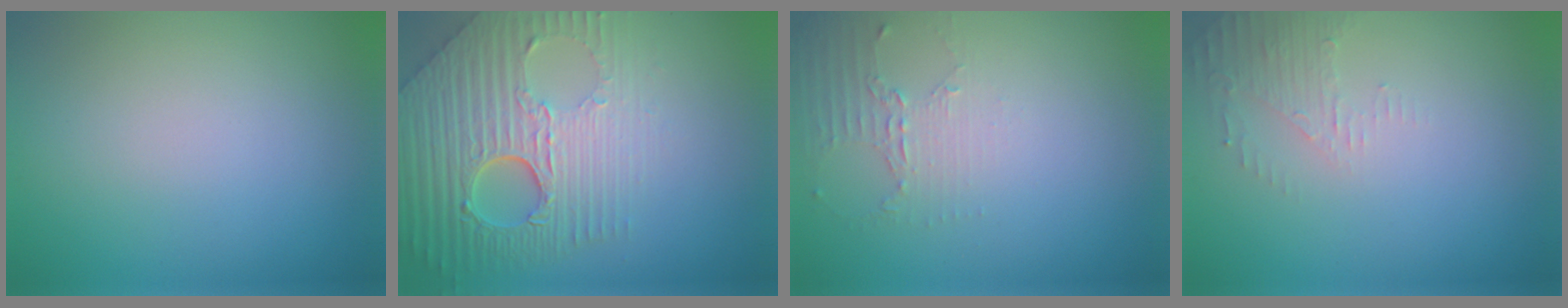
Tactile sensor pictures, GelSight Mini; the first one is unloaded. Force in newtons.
{"total": 9.1, "press": 6.1, "slide": 6.7}
{"total": 2.1, "press": 1.5, "slide": 1.5}
{"total": 1.9, "press": 1.8, "slide": 0.4}